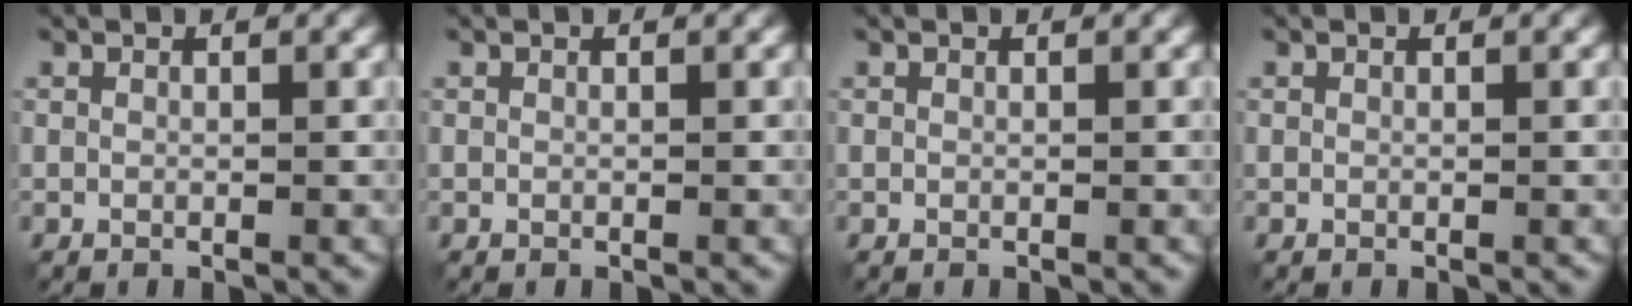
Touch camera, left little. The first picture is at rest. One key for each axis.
{"total": 0.0}
{"total": 0.0}
{"total": 0.0}